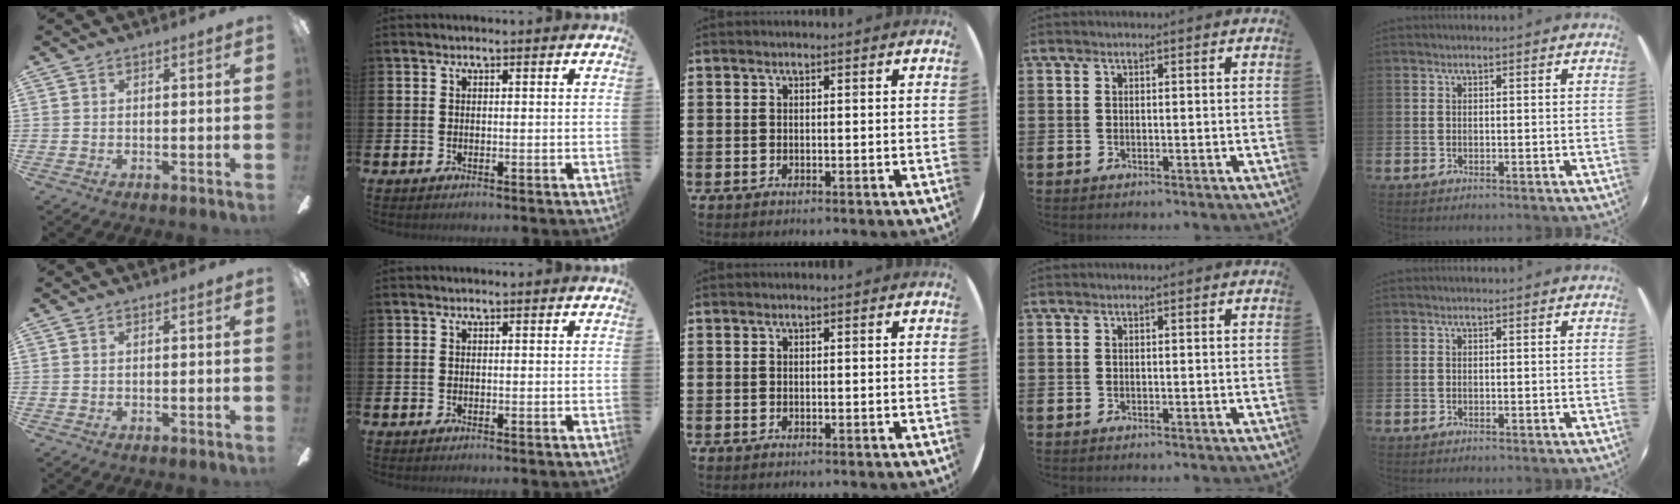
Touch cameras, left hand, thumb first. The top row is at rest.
{"thumb": {"total": 0.7, "force": [-0.5, 0.1, 0.5], "torque": [-0.008, 0.003, -0.010]}}